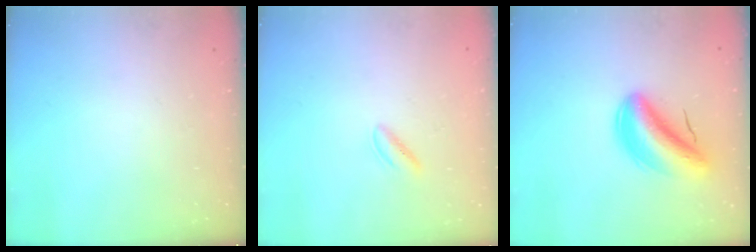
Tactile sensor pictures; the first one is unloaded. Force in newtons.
{"total": 2.3, "press": 2.1, "slide": 0.9}
{"total": 7.0, "press": 6.6, "slide": 2.4}